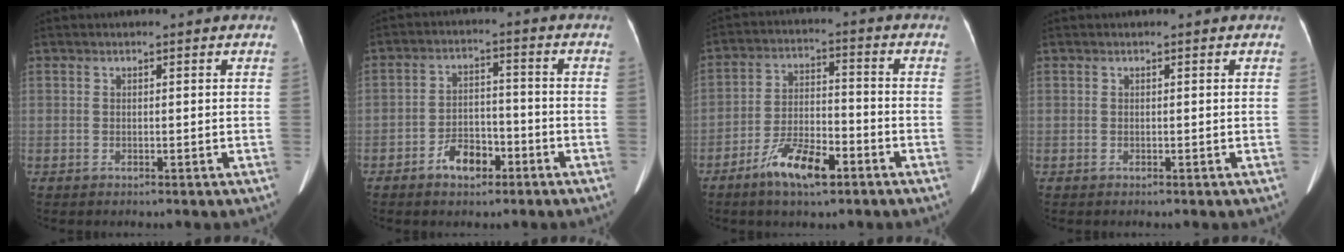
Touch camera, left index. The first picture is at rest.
{"total": 5.7, "force": [-3.4, 3.1, 3.3], "torque": [-0.065, 0.013, -0.055]}
{"total": 8.9, "force": [-5.4, 2.8, 6.5], "torque": [-0.129, -0.001, -0.095]}
{"total": 0.0}